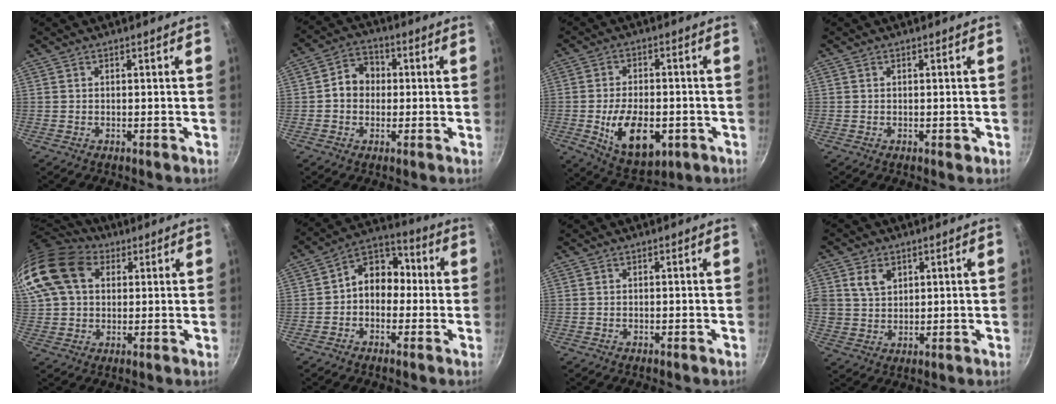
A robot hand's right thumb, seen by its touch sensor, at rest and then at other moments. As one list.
[{"total": 6.7, "force": [0.2, 5.7, 3.5], "torque": [-0.025, 0.015, -0.010]}, {"total": 13.5, "force": [-3.6, 7.7, 10.5], "torque": [-0.156, 0.002, -0.043]}, {"total": 0.9, "force": [-0.1, 0.6, 0.6], "torque": [-0.003, 0.002, 0.000]}, {"total": 21.7, "force": [7.6, 15.8, 12.8], "torque": [-0.293, 0.037, 0.132]}, {"total": 9.7, "force": [-0.4, 7.7, 5.9], "torque": [-0.040, 0.038, -0.031]}, {"total": 0.0}, {"total": 6.0, "force": [2.4, 4.7, 2.9], "torque": [-0.033, -0.010, 0.046]}]